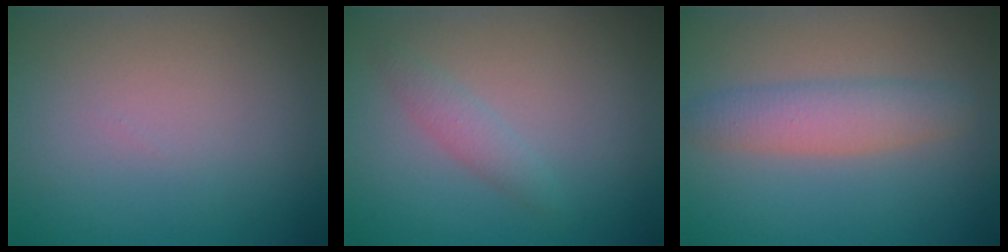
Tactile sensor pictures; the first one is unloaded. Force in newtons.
{"total": 1.5, "press": 1.5, "slide": 0.0}
{"total": 3.4, "press": 3.4, "slide": 0.1}